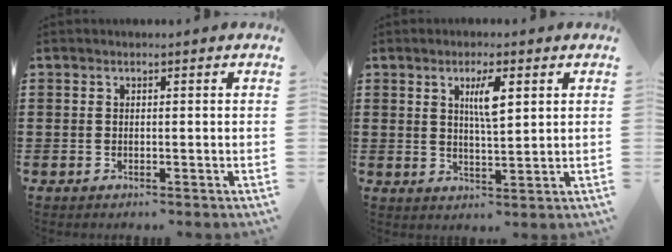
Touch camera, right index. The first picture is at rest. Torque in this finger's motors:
{"motor_torque": [0.17, -0.07, 0.18, 0.11]}